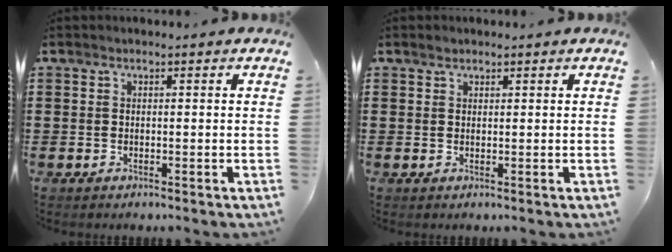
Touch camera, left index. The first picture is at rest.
{"total": 0.8, "force": [0.7, 0.4, 0.2], "torque": [-0.005, 0.003, 0.013]}